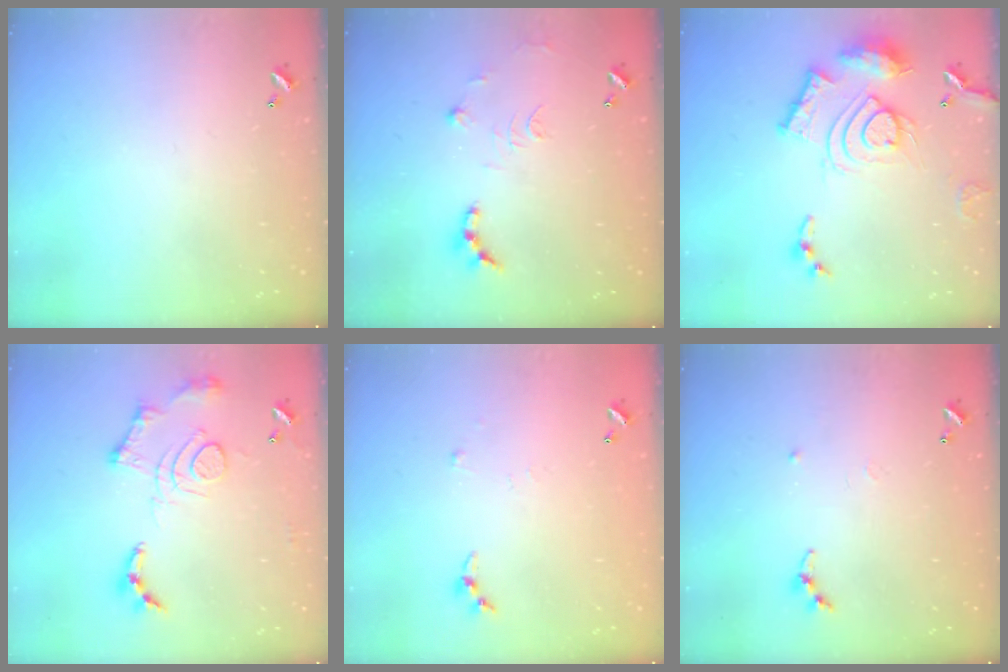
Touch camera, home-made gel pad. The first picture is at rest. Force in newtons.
{"total": 9.4, "press": 9.4, "slide": 0.4}
{"total": 18.7, "press": 18.6, "slide": 1.8}
{"total": 13.7, "press": 13.6, "slide": 1.1}
{"total": 3.0, "press": 2.9, "slide": 0.4}
{"total": 7.4, "press": 7.3, "slide": 0.9}